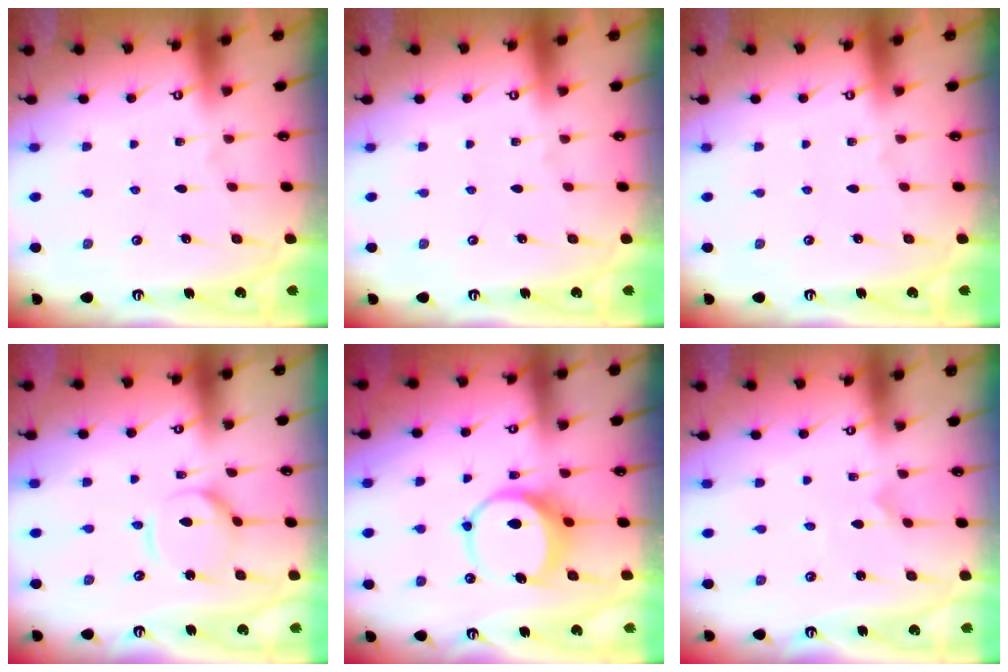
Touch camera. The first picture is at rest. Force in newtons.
{"total": 0.0}
{"total": 0.0}
{"total": 7.8, "press": 7.7, "slide": 0.6}
{"total": 8.8, "press": 8.7, "slide": 1.2}
{"total": 0.0}